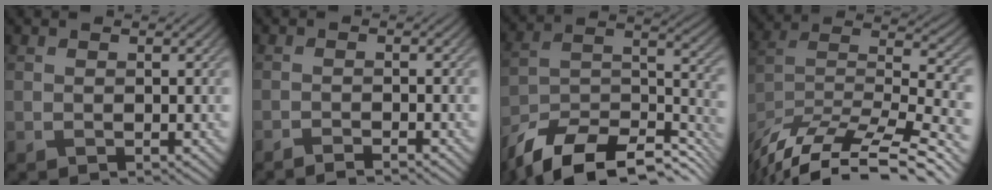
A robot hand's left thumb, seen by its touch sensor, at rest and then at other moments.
{"total": 1.9, "force": [-1.6, 0.1, 1.0], "torque": [-0.012, 0.002, -0.035]}
{"total": 14.1, "force": [-10.2, 5.7, 7.9], "torque": [-0.166, -0.020, -0.178]}
{"total": 15.7, "force": [-12.8, 4.0, 8.1], "torque": [-0.142, 0.011, -0.202]}